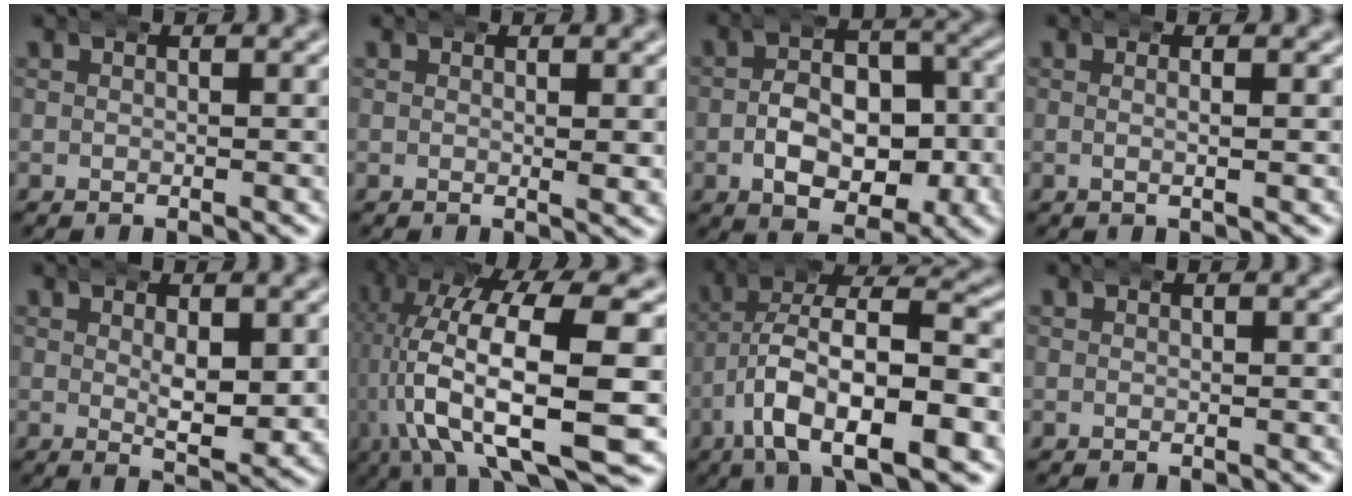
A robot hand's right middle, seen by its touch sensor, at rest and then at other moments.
{"total": 0.9, "force": [0.4, 0.1, 0.8], "torque": [-0.013, -0.001, 0.004]}
{"total": 7.9, "force": [-2.1, 5.1, 5.7], "torque": [-0.063, -0.005, -0.035]}
{"total": 1.5, "force": [-0.1, 0.1, 1.5], "torque": [-0.026, 0.004, -0.004]}
{"total": 3.9, "force": [0.6, 1.5, 3.6], "torque": [-0.058, -0.017, 0.014]}
{"total": 12.9, "force": [-2.1, 5.8, 11.3], "torque": [-0.200, -0.021, -0.020]}
{"total": 11.0, "force": [-1.5, 5.9, 9.1], "torque": [-0.157, -0.014, -0.021]}
{"total": 0.0}